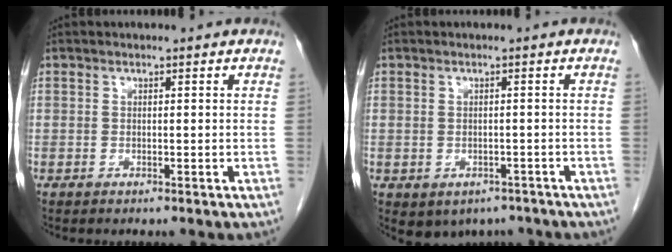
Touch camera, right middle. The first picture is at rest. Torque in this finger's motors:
{"motor_torque": [0.06, -0.05, 0.02, 0.03]}